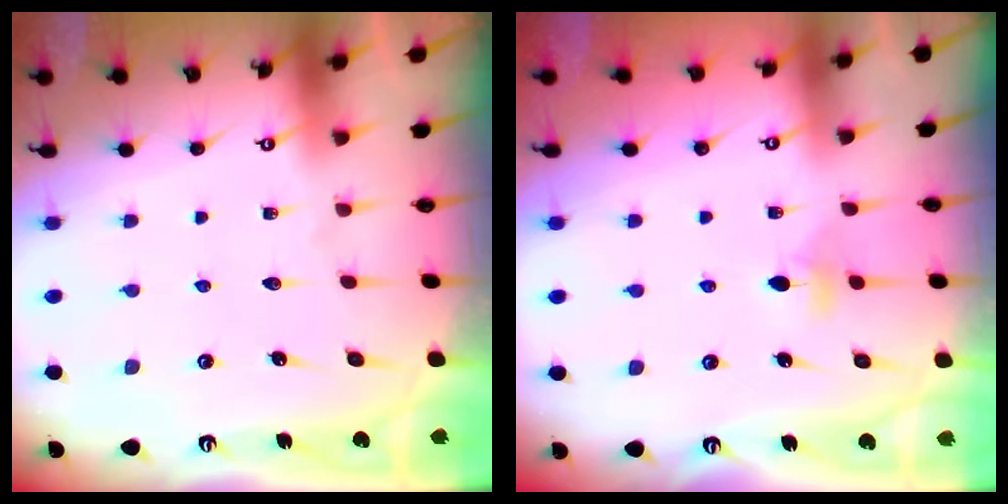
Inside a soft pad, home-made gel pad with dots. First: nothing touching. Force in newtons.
{"total": 3.2, "press": 3.1, "slide": 0.8}